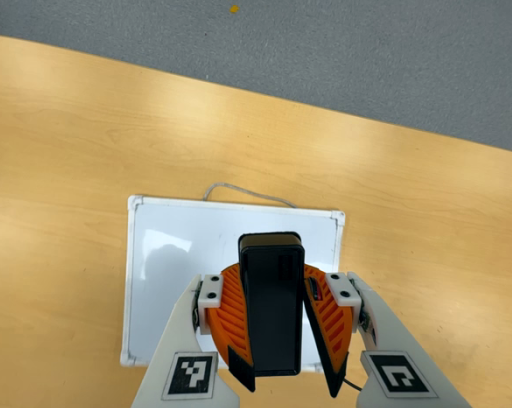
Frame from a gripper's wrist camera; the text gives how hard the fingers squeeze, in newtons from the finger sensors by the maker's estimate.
{"total": 10.2, "left": 10.1, "right": 10.4}